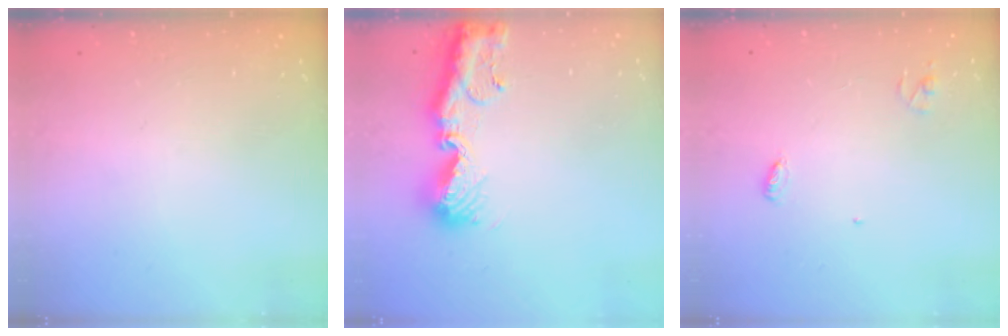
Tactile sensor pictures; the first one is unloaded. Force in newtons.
{"total": 12.2, "press": 12.1, "slide": 0.8}
{"total": 3.8, "press": 3.7, "slide": 0.4}